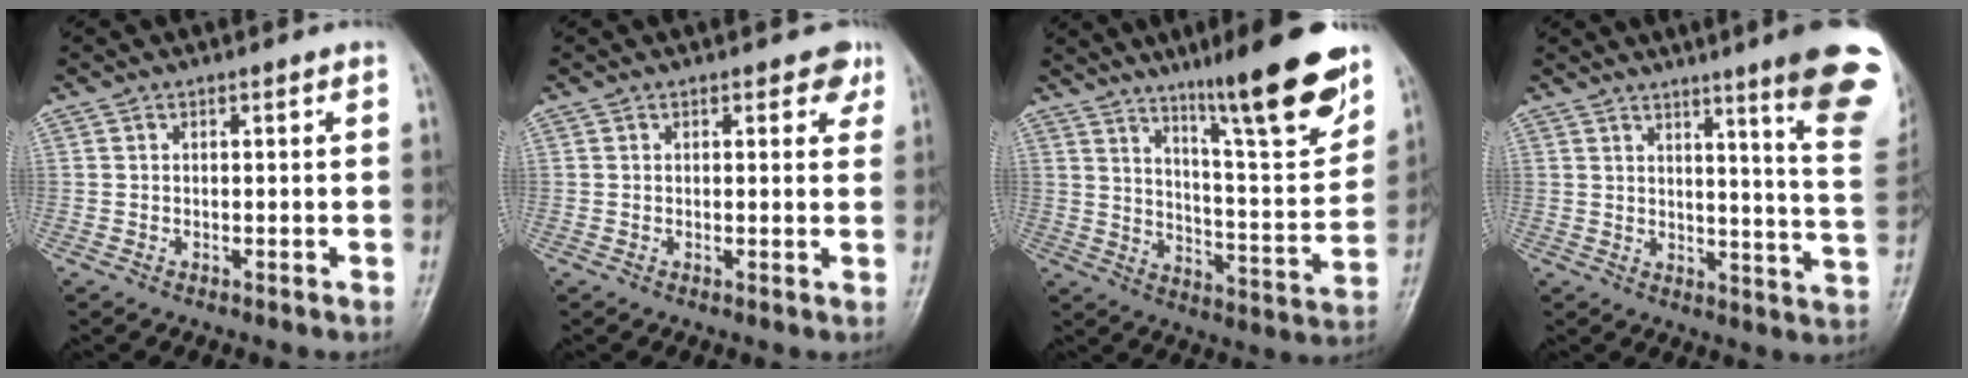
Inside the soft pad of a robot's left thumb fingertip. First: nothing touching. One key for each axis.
{"total": 2.8, "fx": 1.7, "fy": 1.7, "fz": 1.5, "tx": 0.011, "ty": -0.004, "tz": 0.013}
{"total": 18.7, "fx": 12.5, "fy": 2.6, "fz": 13.6, "tx": -0.171, "ty": -0.076, "tz": 0.196}
{"total": 17.9, "fx": 11.1, "fy": 1.1, "fz": 14.0, "tx": -0.150, "ty": -0.068, "tz": 0.129}